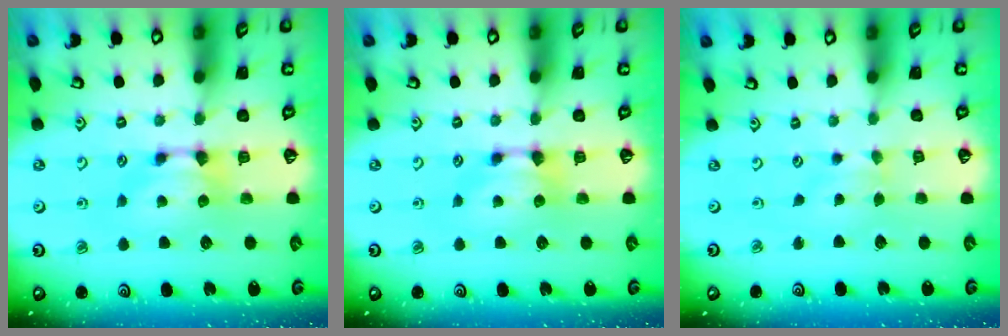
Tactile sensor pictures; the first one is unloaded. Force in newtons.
{"total": 0.0}
{"total": 0.6, "press": 0.4, "slide": 0.4}